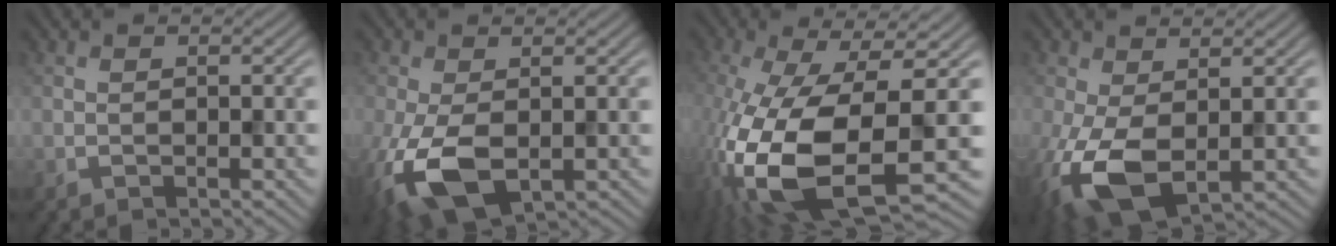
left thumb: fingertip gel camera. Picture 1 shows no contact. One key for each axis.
{"total": 9.7, "fx": -2.9, "fy": 5.4, "fz": 7.6, "tx": -0.192, "ty": -0.027, "tz": -0.050}
{"total": 16.4, "fx": -4.7, "fy": 6.7, "fz": 14.3, "tx": -0.316, "ty": -0.040, "tz": -0.075}
{"total": 9.7, "fx": -2.0, "fy": 5.3, "fz": 7.9, "tx": -0.202, "ty": -0.014, "tz": -0.039}